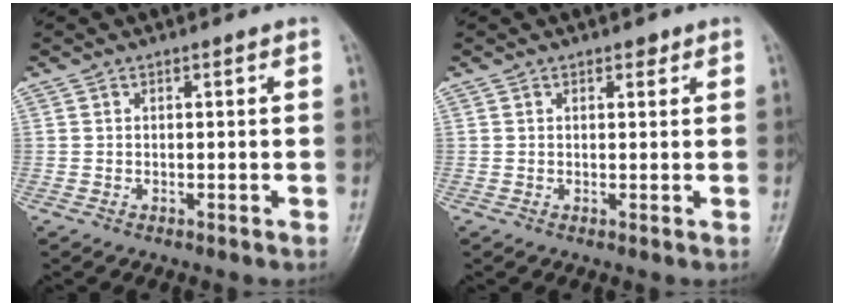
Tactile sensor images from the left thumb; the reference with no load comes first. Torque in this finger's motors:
{"motor_torque": [-0.14, -0.05, 0.01, 0.14, -0.12]}